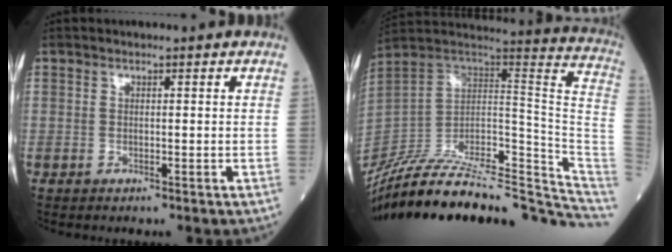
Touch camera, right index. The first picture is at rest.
{"total": 33.3, "force": [-29.3, 6.0, 14.7], "torque": [-0.177, -0.007, -0.420]}